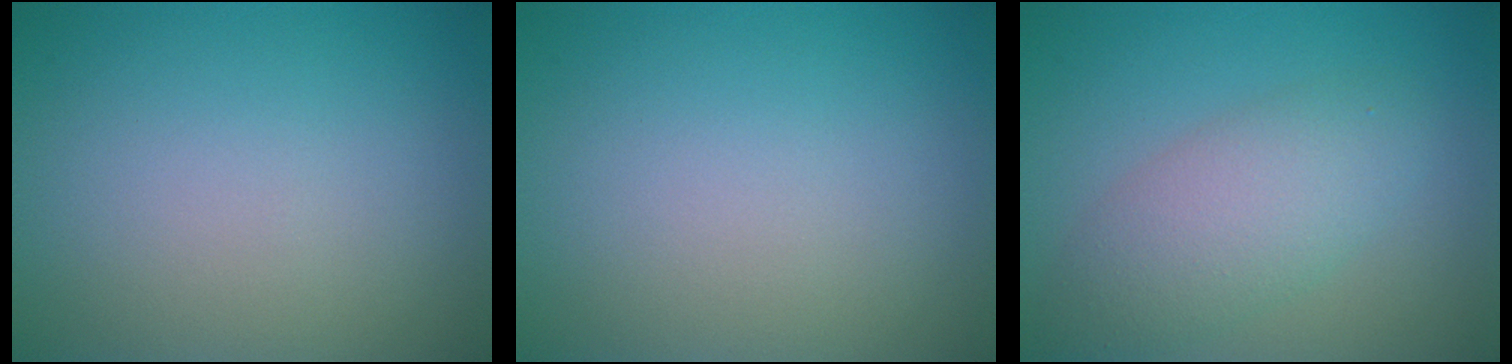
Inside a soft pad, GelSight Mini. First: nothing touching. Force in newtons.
{"total": 0.0}
{"total": 4.4, "press": 4.4, "slide": 0.2}